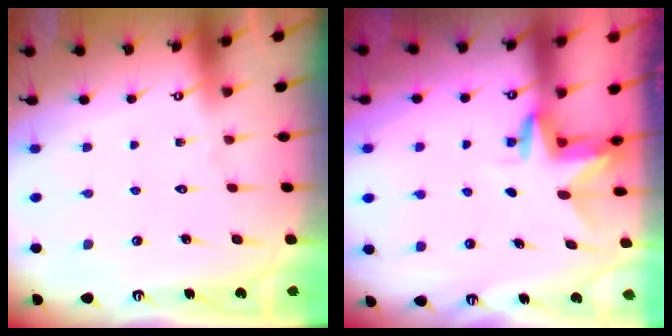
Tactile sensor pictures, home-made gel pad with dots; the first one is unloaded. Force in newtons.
{"total": 3.0, "press": 3.0, "slide": 0.3}